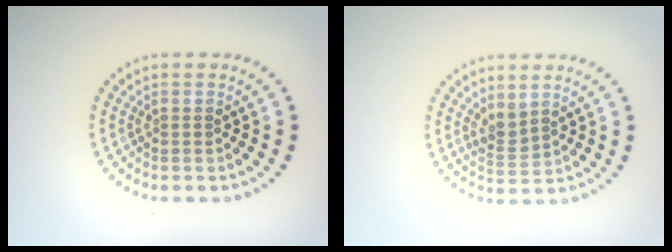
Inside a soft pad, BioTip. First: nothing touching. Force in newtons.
{"total": 1.7, "press": 1.4, "slide": 0.9}